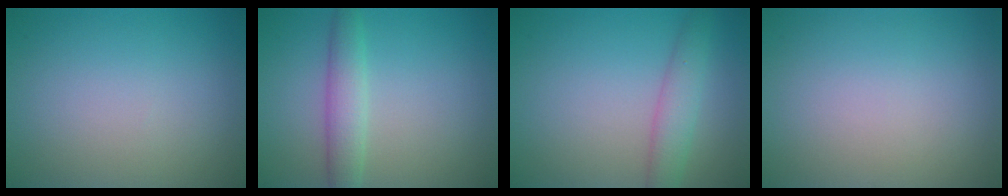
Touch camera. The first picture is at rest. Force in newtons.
{"total": 2.9, "press": 2.9, "slide": 0.2}
{"total": 2.7, "press": 2.7, "slide": 0.1}
{"total": 0.0}